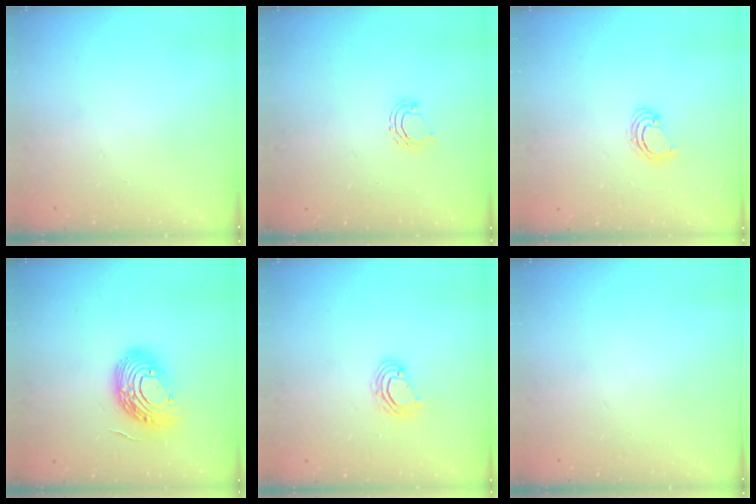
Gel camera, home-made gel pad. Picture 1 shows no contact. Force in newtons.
{"total": 5.2, "press": 5.0, "slide": 1.2}
{"total": 3.3, "press": 3.3, "slide": 0.4}
{"total": 15.3, "press": 15.3, "slide": 0.9}
{"total": 5.1, "press": 5.1, "slide": 0.3}
{"total": 0.0}